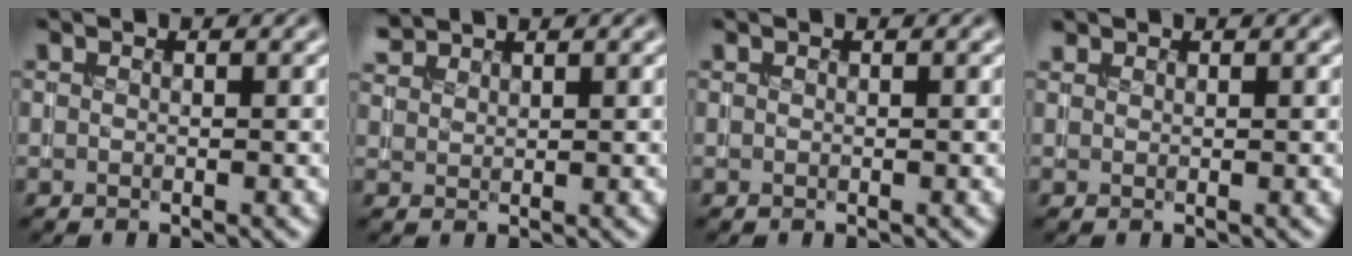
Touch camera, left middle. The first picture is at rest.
{"total": 1.8, "force": [1.7, 0.2, 0.2], "torque": [-0.006, 0.006, 0.040]}
{"total": 0.0}
{"total": 0.6, "force": [0.6, 0.2, 0.0], "torque": [0.002, 0.001, 0.014]}